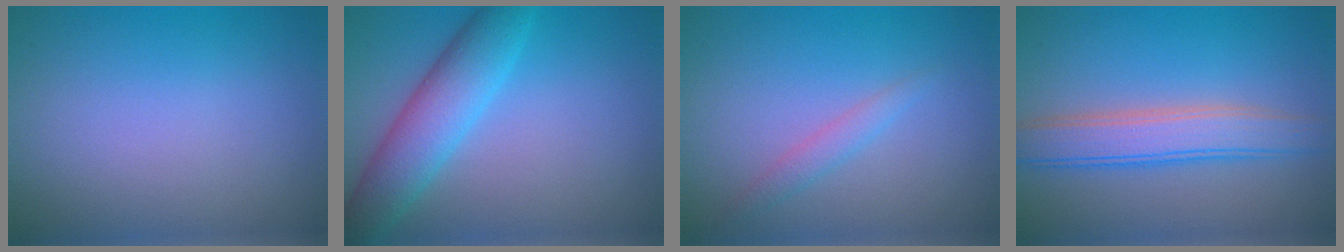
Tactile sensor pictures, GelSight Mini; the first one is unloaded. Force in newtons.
{"total": 5.4, "press": 5.4, "slide": 0.1}
{"total": 1.4, "press": 1.4, "slide": 0.1}
{"total": 4.4, "press": 4.4, "slide": 0.3}